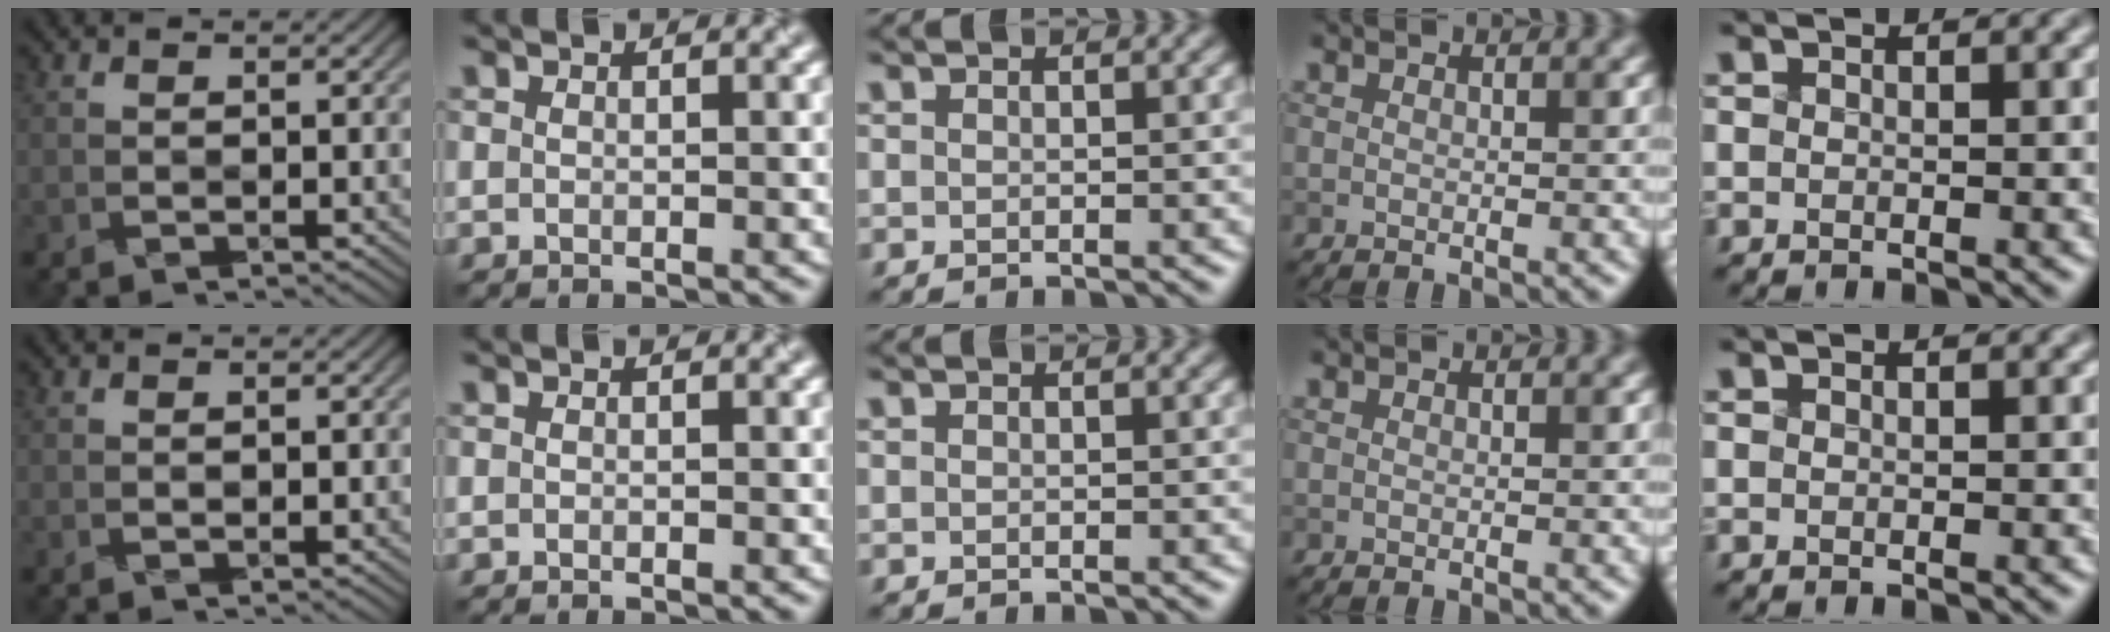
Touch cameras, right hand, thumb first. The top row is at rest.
{}